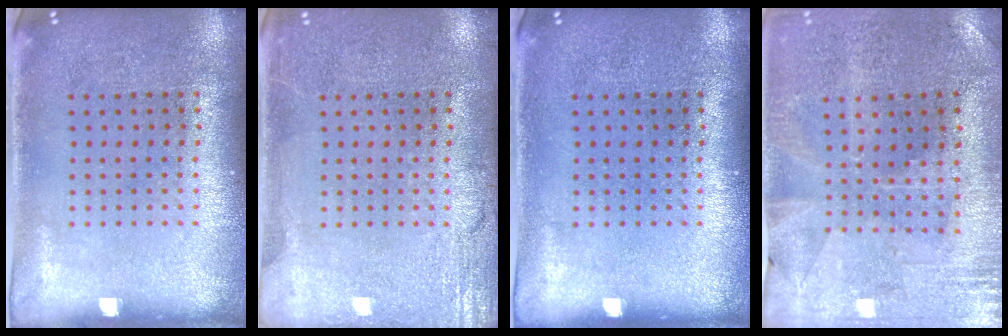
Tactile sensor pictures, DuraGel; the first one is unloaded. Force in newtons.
{"total": 2.7, "press": 2.7, "slide": 0.3}
{"total": 0.0}
{"total": 0.5, "press": 0.5, "slide": 0.3}